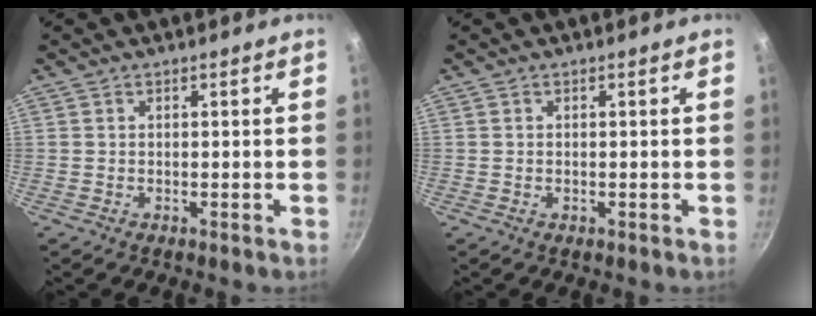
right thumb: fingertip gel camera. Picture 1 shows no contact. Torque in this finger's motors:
{"motor_torque": [-0.67, 0.08, -0.27, -0.05, -0.05]}